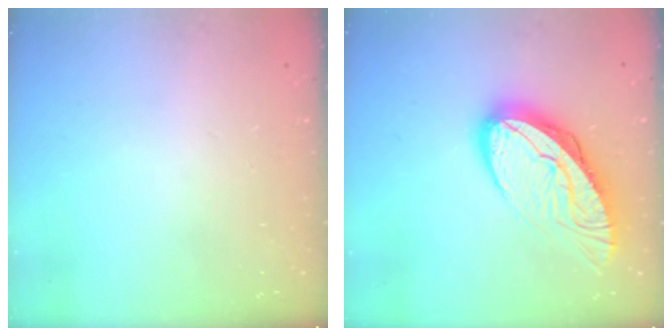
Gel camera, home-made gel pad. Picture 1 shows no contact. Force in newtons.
{"total": 14.6, "press": 14.5, "slide": 1.4}